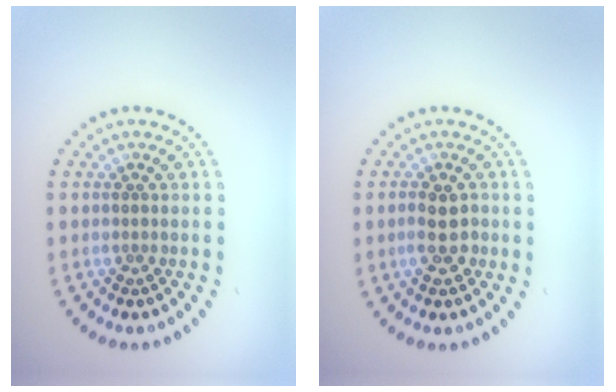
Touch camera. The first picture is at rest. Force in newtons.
{"total": 2.6, "press": 2.6, "slide": 0.2}